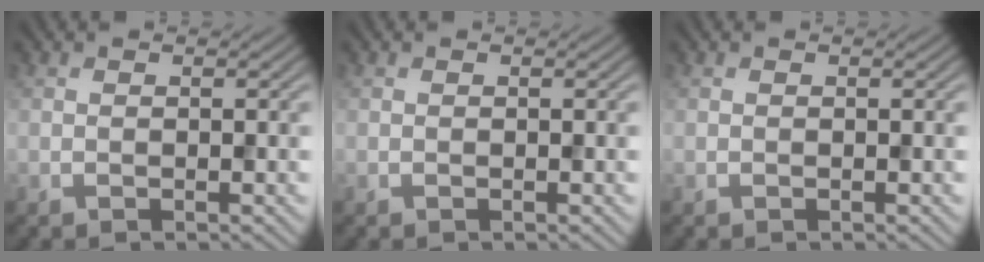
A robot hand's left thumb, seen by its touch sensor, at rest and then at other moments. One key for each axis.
{"total": 0.0}
{"total": 0.0}